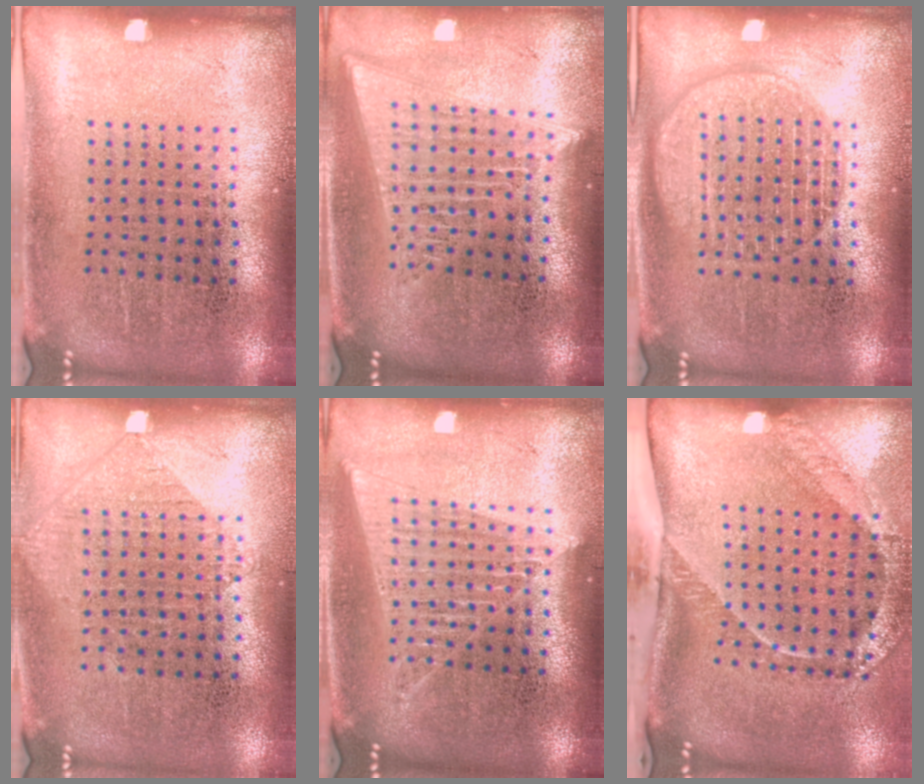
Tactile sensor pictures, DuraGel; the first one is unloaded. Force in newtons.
{"total": 2.0, "press": 1.7, "slide": 1.0}
{"total": 1.7, "press": 1.7, "slide": 0.1}
{"total": 1.0, "press": 0.9, "slide": 0.4}
{"total": 1.6, "press": 1.5, "slide": 0.6}
{"total": 2.7, "press": 1.8, "slide": 2.0}